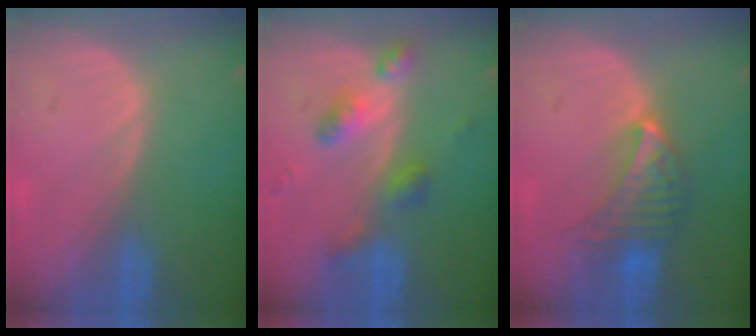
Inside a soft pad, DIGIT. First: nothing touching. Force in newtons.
{"total": 6.2, "press": 5.5, "slide": 3.0}
{"total": 6.8, "press": 6.3, "slide": 2.6}